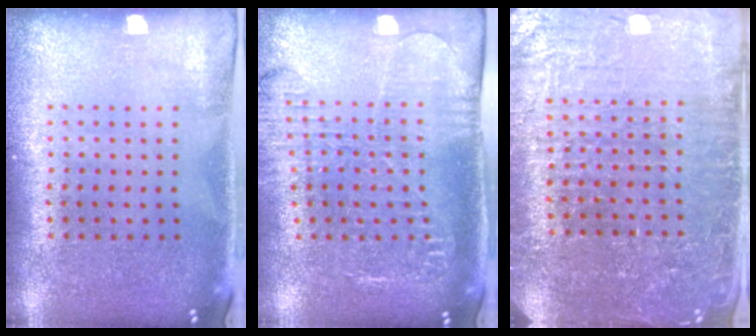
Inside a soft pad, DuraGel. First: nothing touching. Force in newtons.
{"total": 1.9, "press": 1.9, "slide": 0.1}
{"total": 4.5, "press": 4.3, "slide": 1.4}